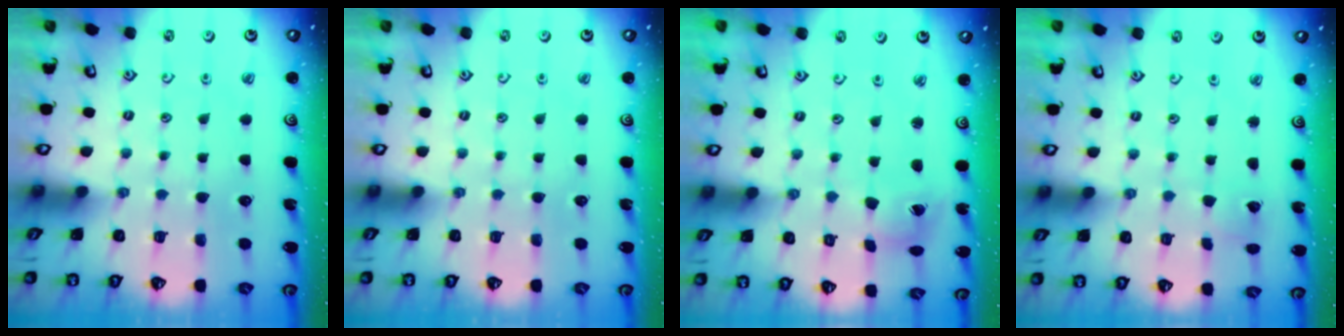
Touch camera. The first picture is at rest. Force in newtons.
{"total": 0.0}
{"total": 4.2, "press": 4.1, "slide": 0.5}
{"total": 2.4, "press": 2.4, "slide": 0.2}